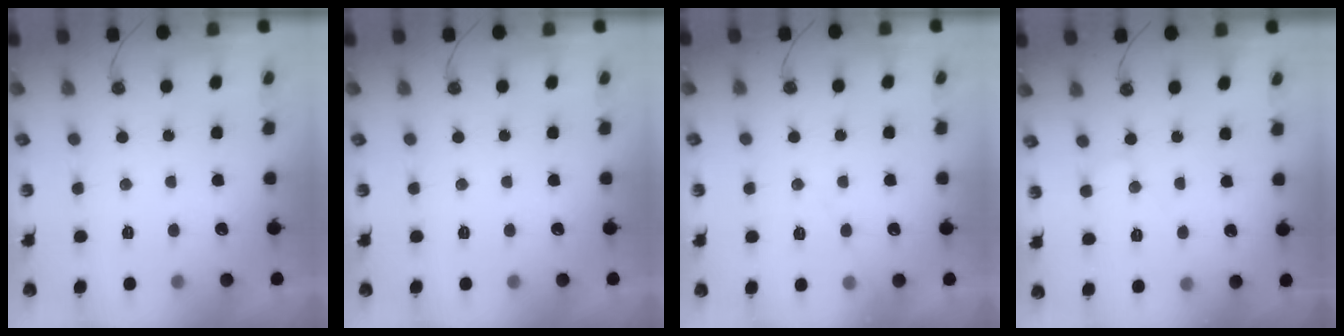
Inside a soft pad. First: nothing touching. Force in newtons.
{"total": 0.0}
{"total": 6.1, "press": 6.0, "slide": 0.8}
{"total": 4.6, "press": 4.5, "slide": 0.6}